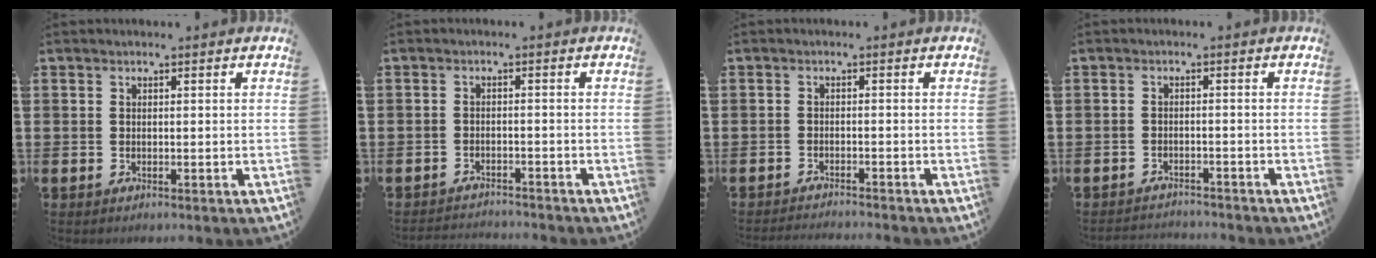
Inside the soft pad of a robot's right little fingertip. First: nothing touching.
{"total": 1.9, "force": [-1.9, 0.0, -0.2], "torque": [-0.002, 0.003, -0.042]}
{"total": 1.4, "force": [-1.3, -0.2, 0.0], "torque": [-0.001, 0.002, -0.027]}
{"total": 1.8, "force": [-1.8, 0.0, -0.2], "torque": [-0.003, 0.003, -0.041]}